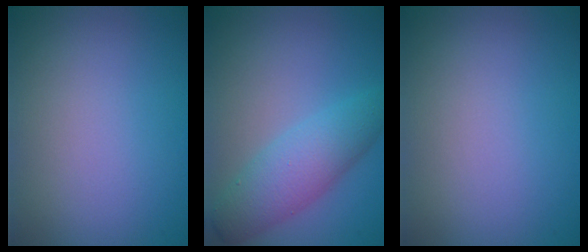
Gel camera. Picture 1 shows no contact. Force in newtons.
{"total": 4.6, "press": 4.6, "slide": 0.1}
{"total": 0.0}